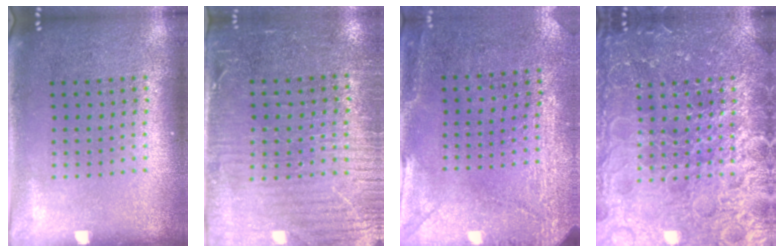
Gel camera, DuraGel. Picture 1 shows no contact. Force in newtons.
{"total": 3.6, "press": 3.0, "slide": 2.0}
{"total": 2.9, "press": 2.6, "slide": 1.3}
{"total": 6.9, "press": 6.8, "slide": 0.8}